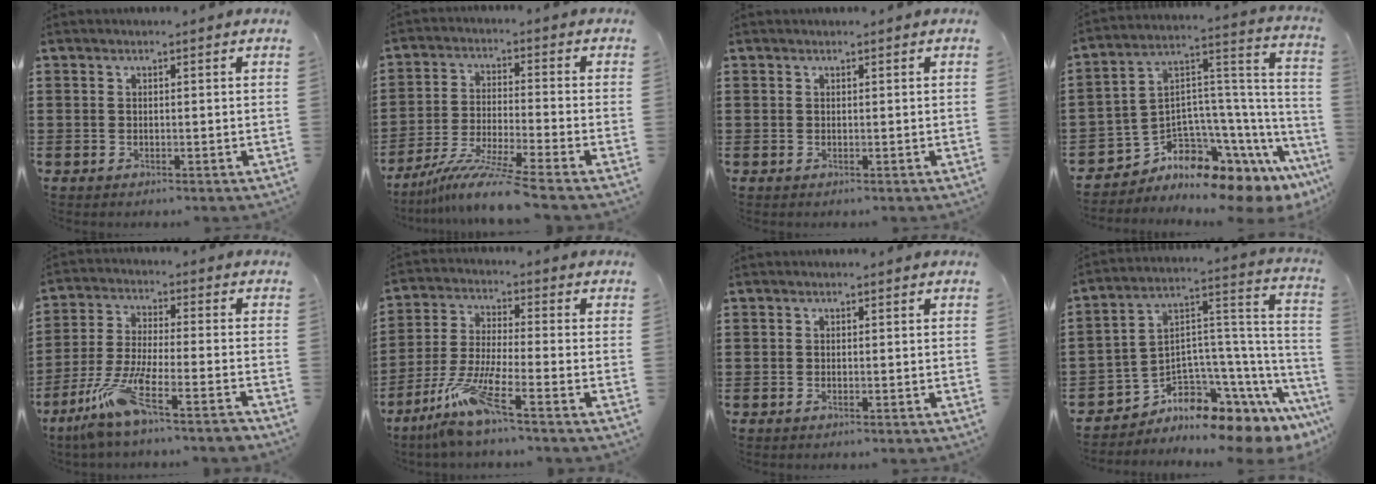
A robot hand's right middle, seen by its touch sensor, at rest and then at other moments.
{"total": 8.2, "force": [-6.8, -0.4, 4.6], "torque": [-0.095, -0.015, -0.134]}
{"total": 0.0}
{"total": 5.3, "force": [-4.5, 2.1, 1.8], "torque": [-0.058, -0.042, -0.096]}
{"total": 9.7, "force": [-6.9, 0.7, 6.8], "torque": [-0.149, -0.012, -0.139]}
{"total": 8.8, "force": [-5.9, 0.4, 6.5], "torque": [-0.145, -0.017, -0.119]}
{"total": 0.0}
{"total": 4.7, "force": [-4.0, 1.9, 1.6], "torque": [-0.050, -0.037, -0.084]}